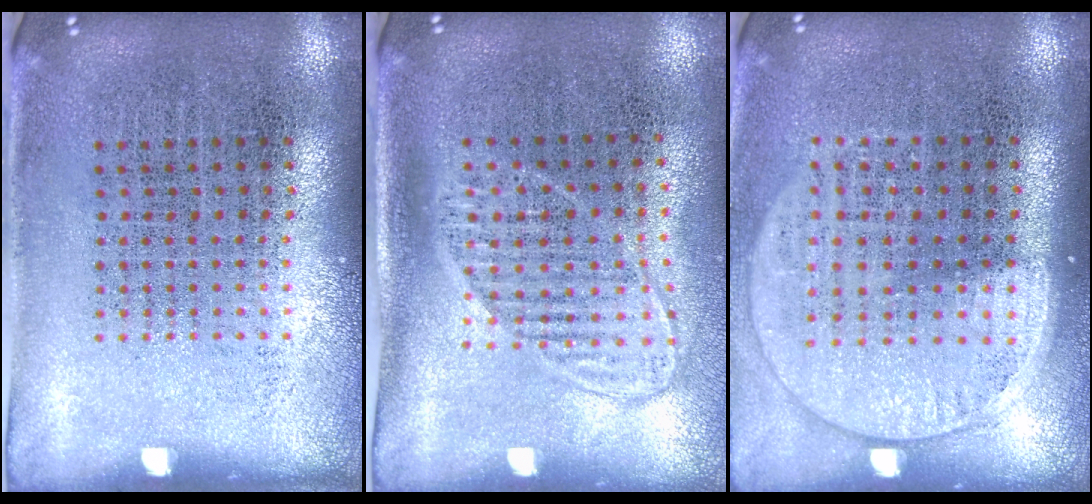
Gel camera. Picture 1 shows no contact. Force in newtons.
{"total": 1.5, "press": 1.3, "slide": 0.7}
{"total": 1.5, "press": 1.4, "slide": 0.7}